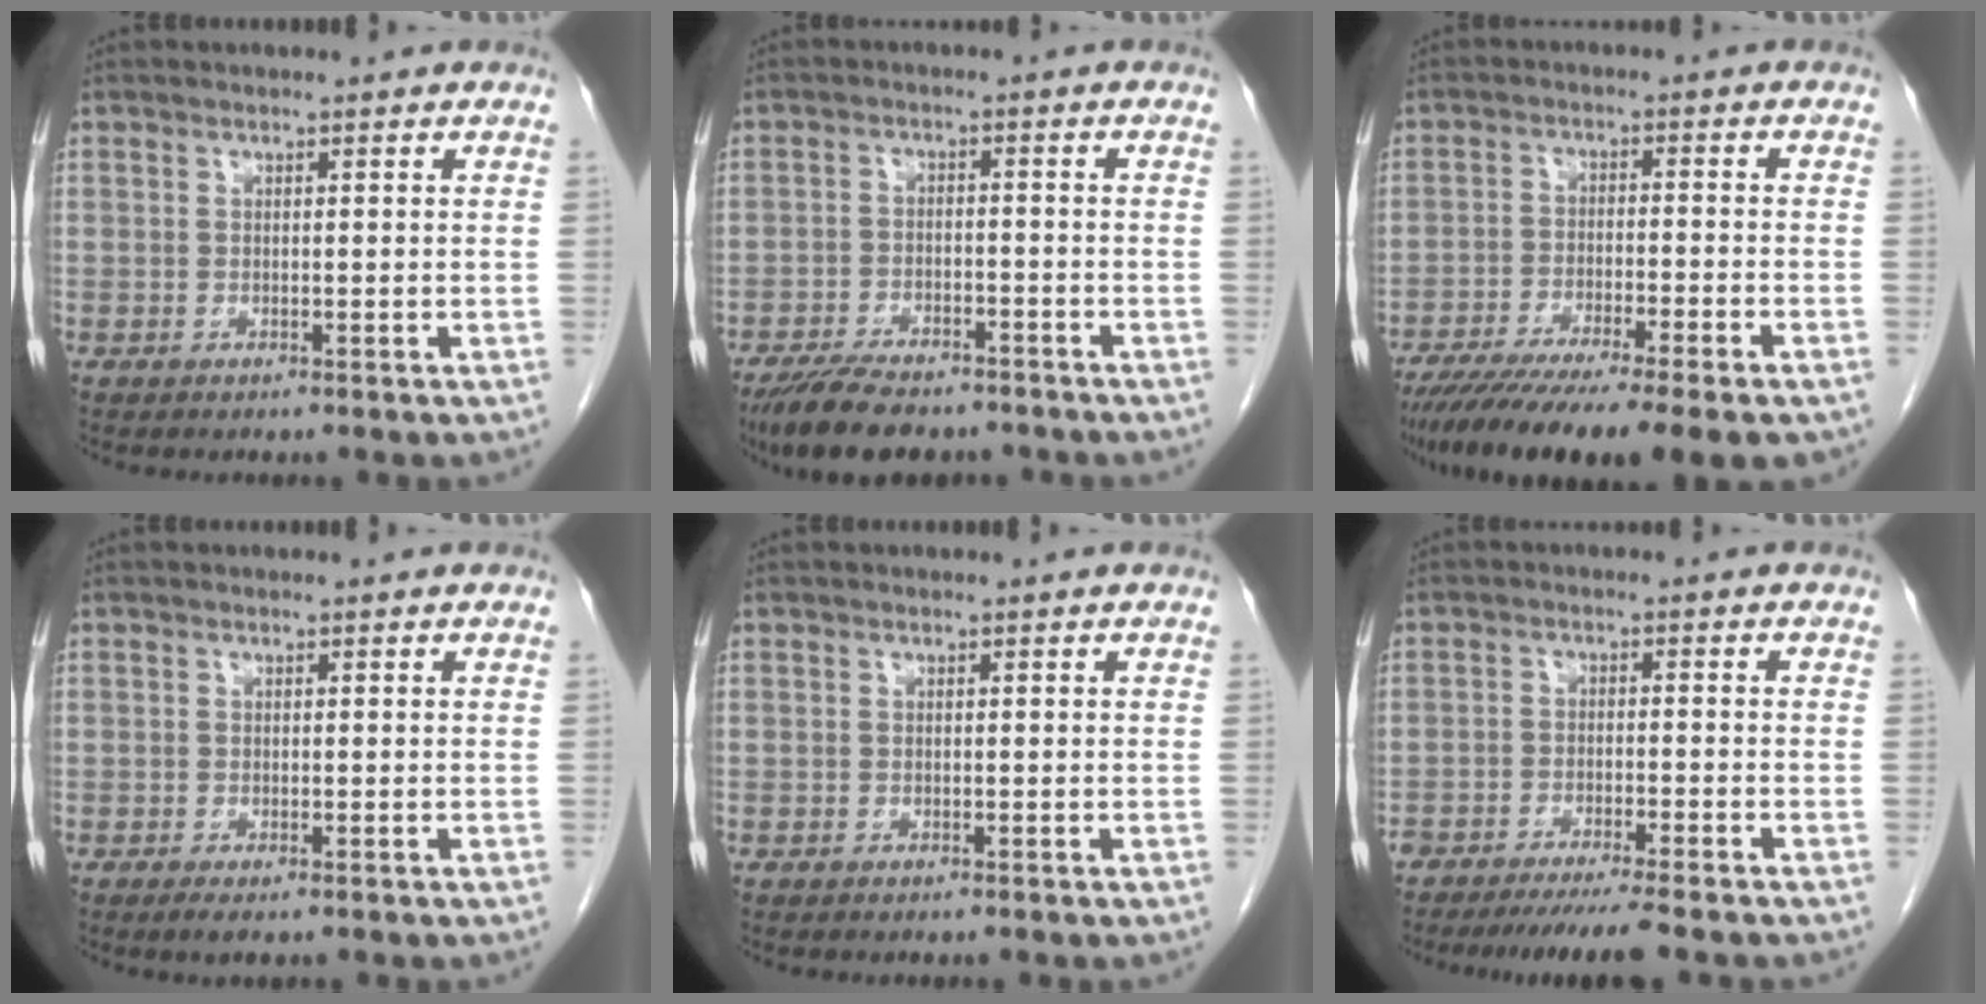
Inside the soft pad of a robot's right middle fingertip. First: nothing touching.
{"total": 10.2, "force": [-8.3, 3.3, 5.0], "torque": [-0.084, -0.014, -0.132]}
{"total": 16.5, "force": [-12.6, 1.6, 10.5], "torque": [-0.144, -0.035, -0.197]}
{"total": 1.3, "force": [-0.8, 0.3, 0.9], "torque": [-0.019, -0.004, -0.010]}
{"total": 0.0}
{"total": 8.0, "force": [-6.9, -0.3, 4.0], "torque": [-0.046, -0.018, -0.107]}